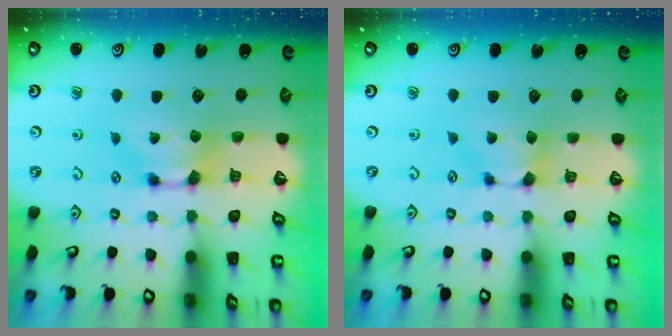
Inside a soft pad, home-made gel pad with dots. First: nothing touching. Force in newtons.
{"total": 1.3, "press": 1.2, "slide": 0.6}